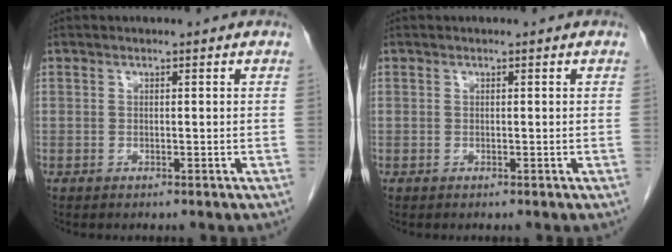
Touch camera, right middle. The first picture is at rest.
{"total": 0.0}